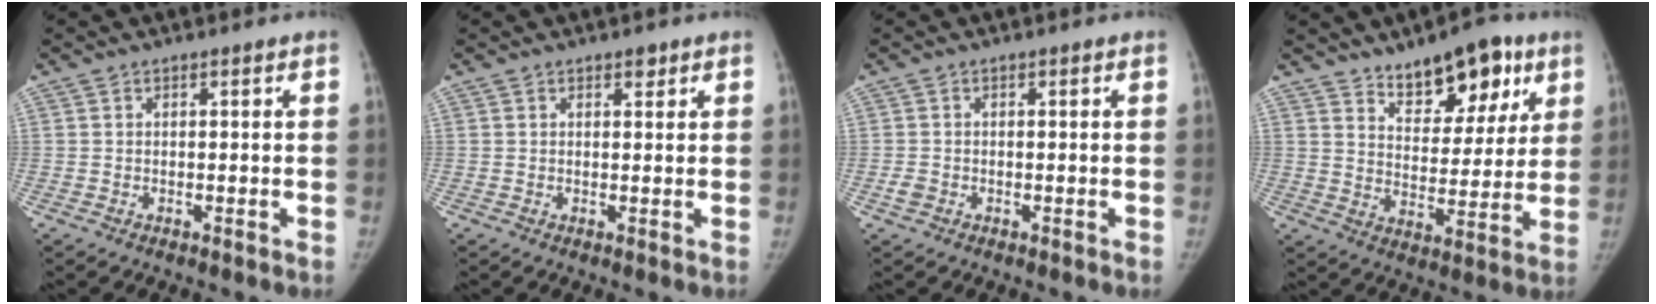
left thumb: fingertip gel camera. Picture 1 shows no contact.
{"total": 1.4, "force": [0.9, 0.7, 0.8], "torque": [0.000, -0.003, 0.011]}
{"total": 1.4, "force": [-0.6, 1.2, 0.6], "torque": [-0.010, 0.002, -0.013]}
{"total": 13.9, "force": [8.8, 6.9, 8.2], "torque": [-0.070, -0.044, 0.136]}